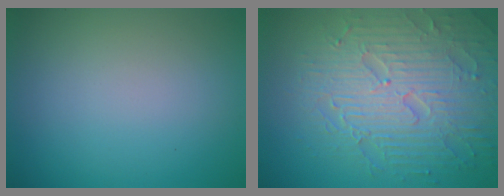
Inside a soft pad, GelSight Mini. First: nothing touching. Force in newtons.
{"total": 8.2, "press": 6.1, "slide": 5.5}